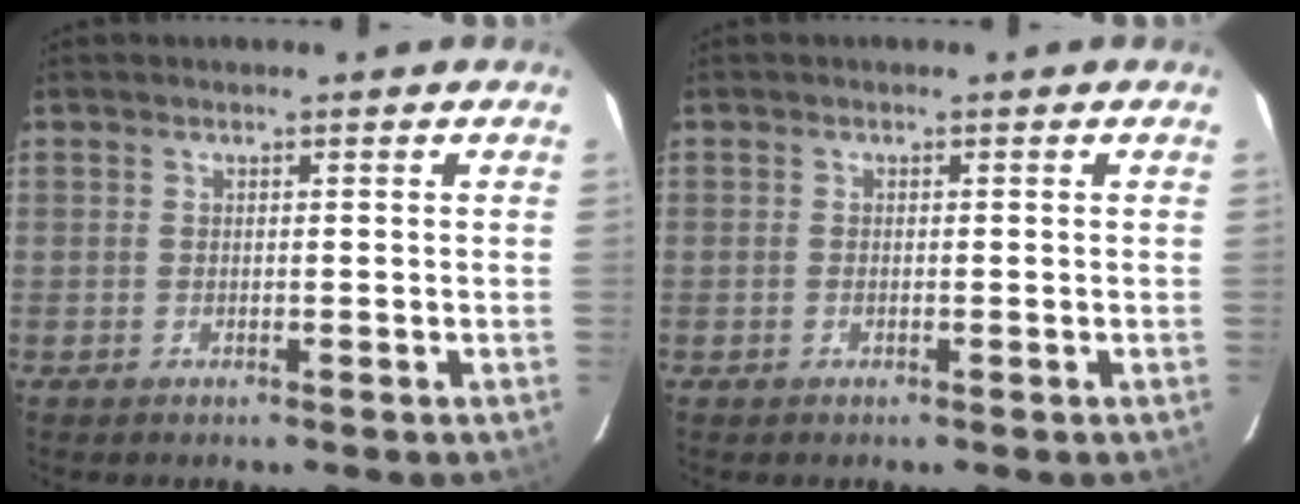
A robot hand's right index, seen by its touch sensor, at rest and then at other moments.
{"total": 0.6, "force": [-0.2, 0.4, 0.4], "torque": [-0.010, 0.000, -0.006]}